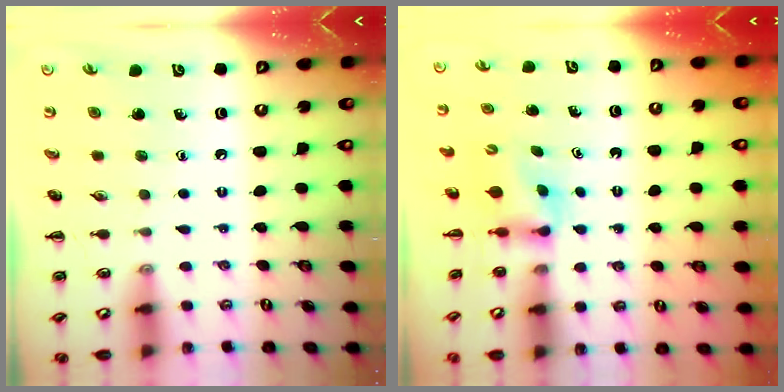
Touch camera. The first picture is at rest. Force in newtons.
{"total": 2.9, "press": 2.6, "slide": 1.2}